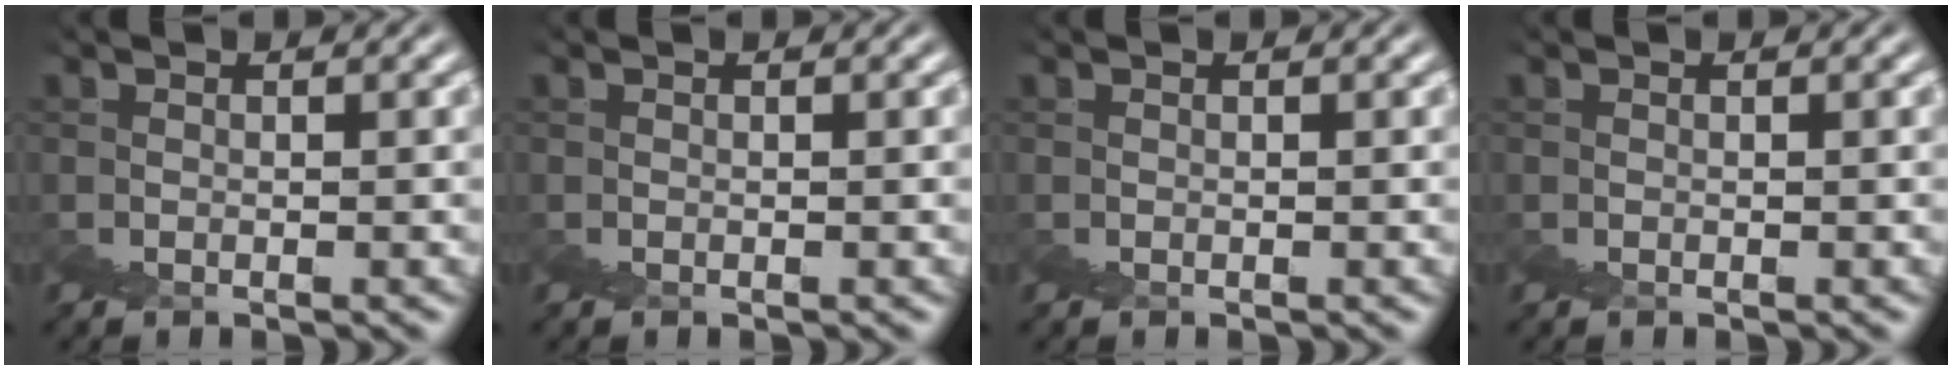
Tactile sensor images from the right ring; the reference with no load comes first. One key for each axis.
{"total": 0.0}
{"total": 0.0}
{"total": 0.0}